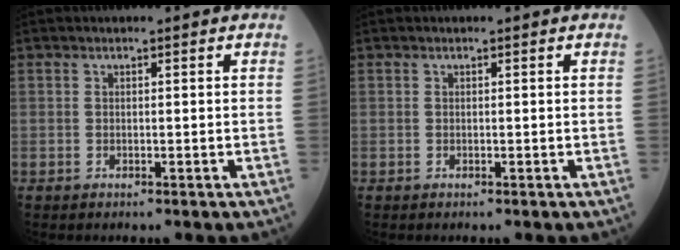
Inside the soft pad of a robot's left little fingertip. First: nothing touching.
{"total": 0.0}